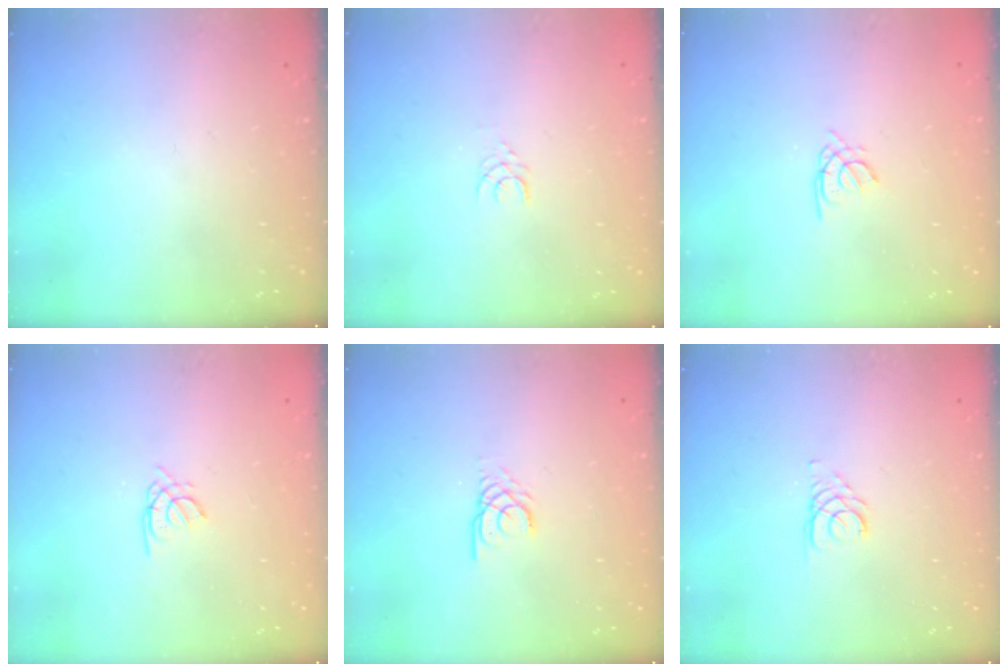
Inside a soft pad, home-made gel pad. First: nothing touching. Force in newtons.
{"total": 2.7, "press": 2.7, "slide": 0.2}
{"total": 1.7, "press": 1.6, "slide": 0.4}
{"total": 1.7, "press": 1.6, "slide": 0.4}
{"total": 2.3, "press": 2.3, "slide": 0.2}
{"total": 2.8, "press": 2.8, "slide": 0.3}